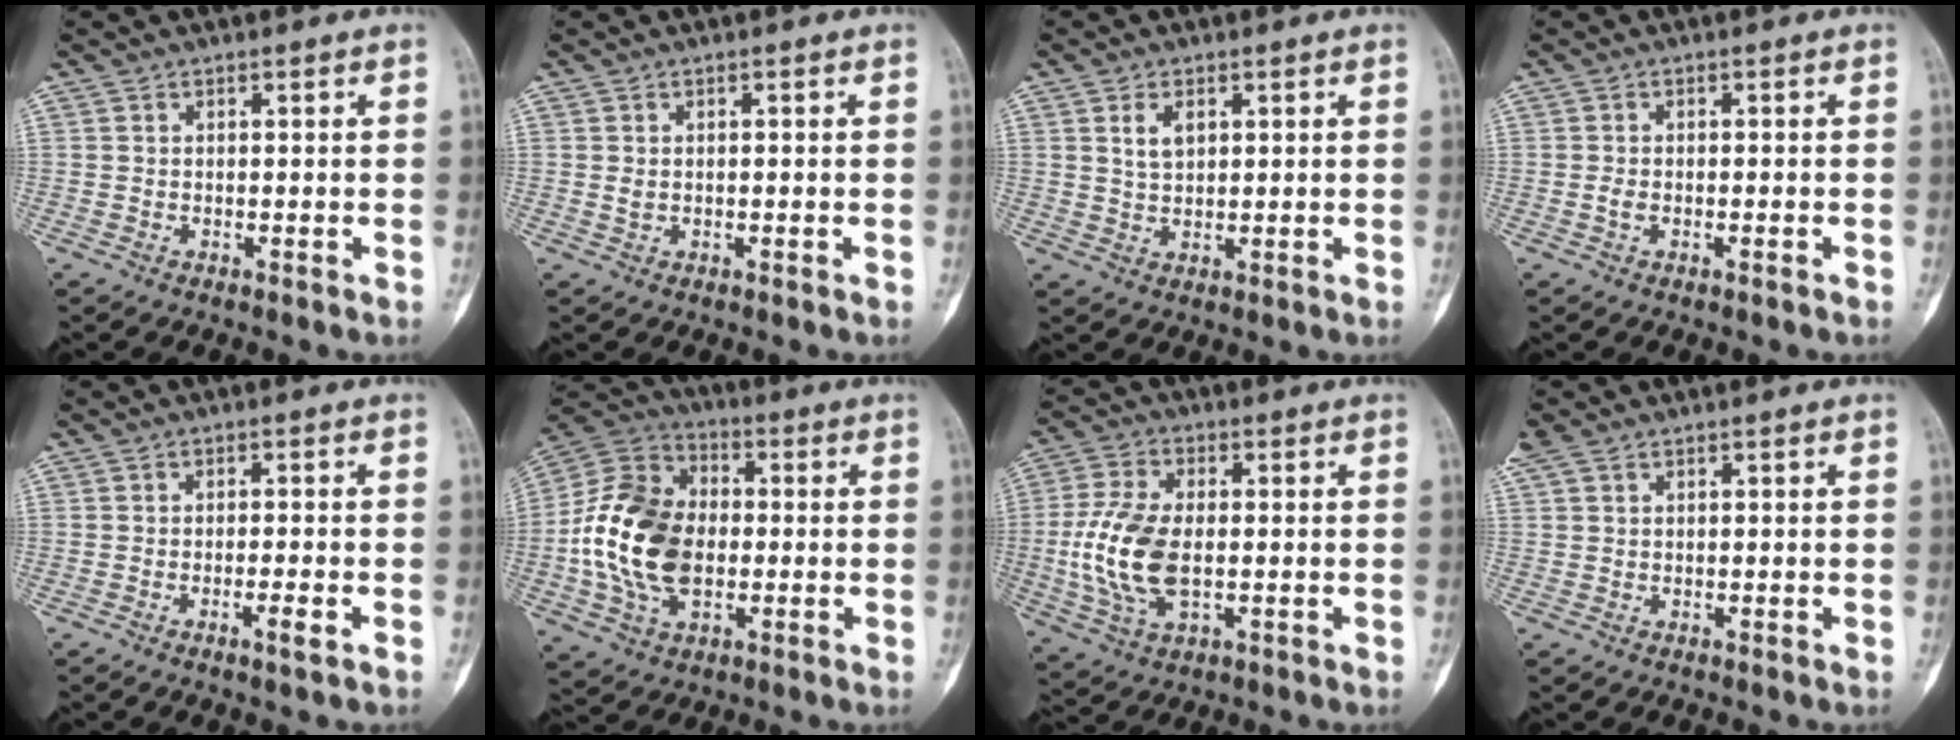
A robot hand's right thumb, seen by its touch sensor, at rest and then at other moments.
{"total": 1.0, "force": [0.0, 0.8, 0.6], "torque": [-0.011, 0.004, 0.003]}
{"total": 3.6, "force": [1.4, 2.1, 2.5], "torque": [-0.037, -0.006, 0.030]}
{"total": 1.5, "force": [-0.6, 0.6, 1.2], "torque": [-0.027, 0.005, -0.010]}
{"total": 2.7, "force": [-1.4, 0.2, 2.3], "torque": [-0.040, 0.002, -0.025]}
{"total": 18.5, "force": [-1.8, 12.4, 13.5], "torque": [-0.249, 0.021, -0.033]}
{"total": 13.1, "force": [-1.1, 7.1, 10.9], "torque": [-0.232, -0.001, -0.020]}
{"total": 2.1, "force": [1.2, 1.3, 1.2], "torque": [-0.035, 0.016, 0.029]}